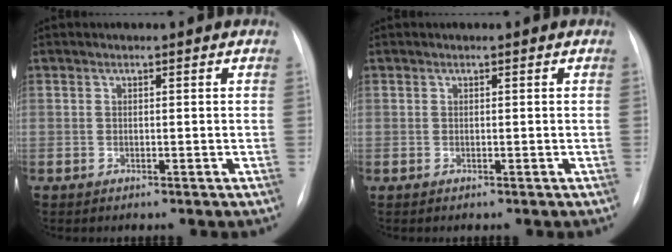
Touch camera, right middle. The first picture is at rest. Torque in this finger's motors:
{"motor_torque": [1.17, -0.96, 0.05, 0.01]}